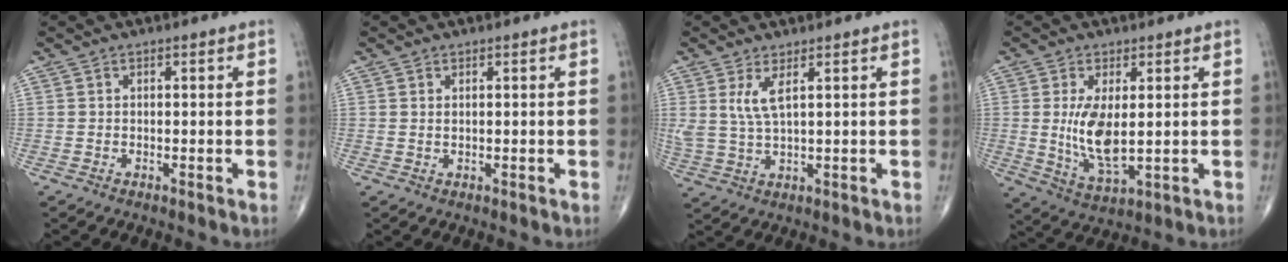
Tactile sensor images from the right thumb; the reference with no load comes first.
{"total": 0.7, "force": [0.3, 0.3, 0.5], "torque": [-0.010, 0.000, 0.008]}
{"total": 4.8, "force": [2.1, 1.2, 4.1], "torque": [-0.098, -0.014, 0.053]}
{"total": 9.3, "force": [0.7, 3.9, 8.4], "torque": [-0.161, -0.024, 0.026]}